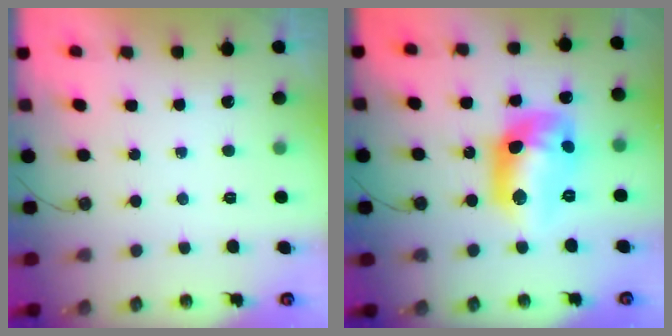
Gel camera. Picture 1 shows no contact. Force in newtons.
{"total": 14.6, "press": 14.6, "slide": 1.3}